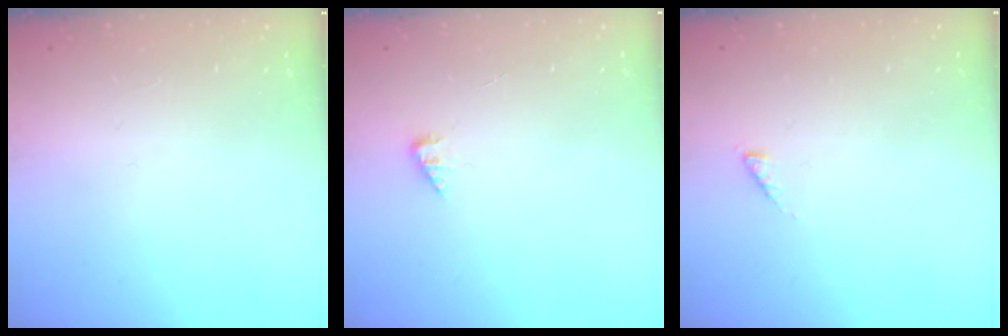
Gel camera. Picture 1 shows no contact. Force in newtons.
{"total": 2.4, "press": 2.4, "slide": 0.4}
{"total": 1.2, "press": 1.2, "slide": 0.3}